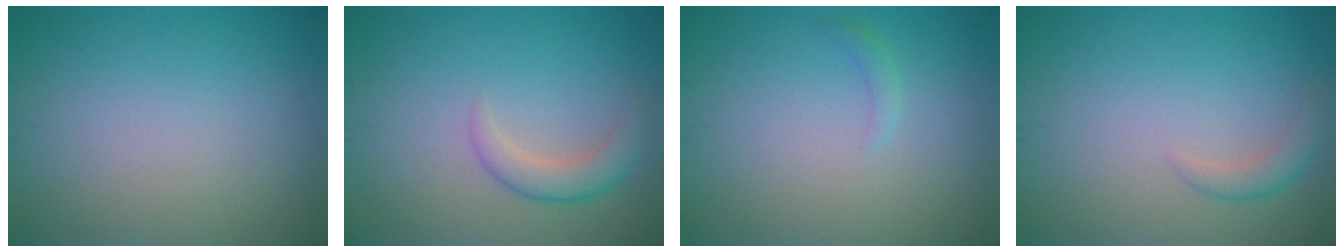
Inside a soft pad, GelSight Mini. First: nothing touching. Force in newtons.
{"total": 2.6, "press": 2.6, "slide": 0.1}
{"total": 0.8, "press": 0.8, "slide": 0.1}
{"total": 1.6, "press": 1.6, "slide": 0.1}